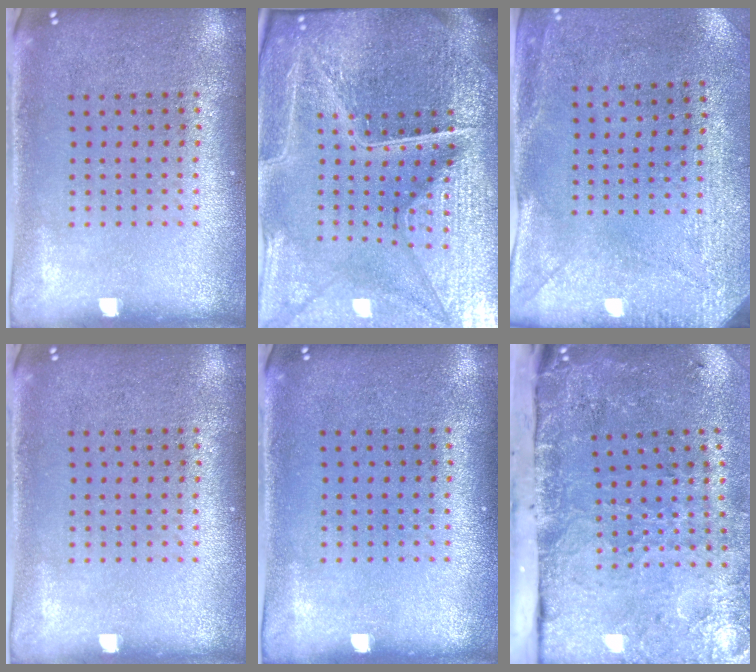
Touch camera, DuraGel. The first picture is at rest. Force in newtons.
{"total": 7.0, "press": 6.1, "slide": 3.4}
{"total": 2.9, "press": 2.3, "slide": 1.8}
{"total": 0.0}
{"total": 0.0}
{"total": 5.0, "press": 3.7, "slide": 3.4}